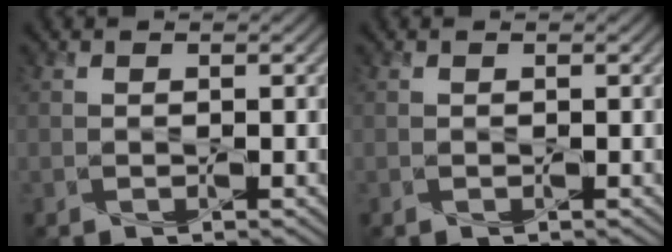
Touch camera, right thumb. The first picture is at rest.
{"total": 0.0}